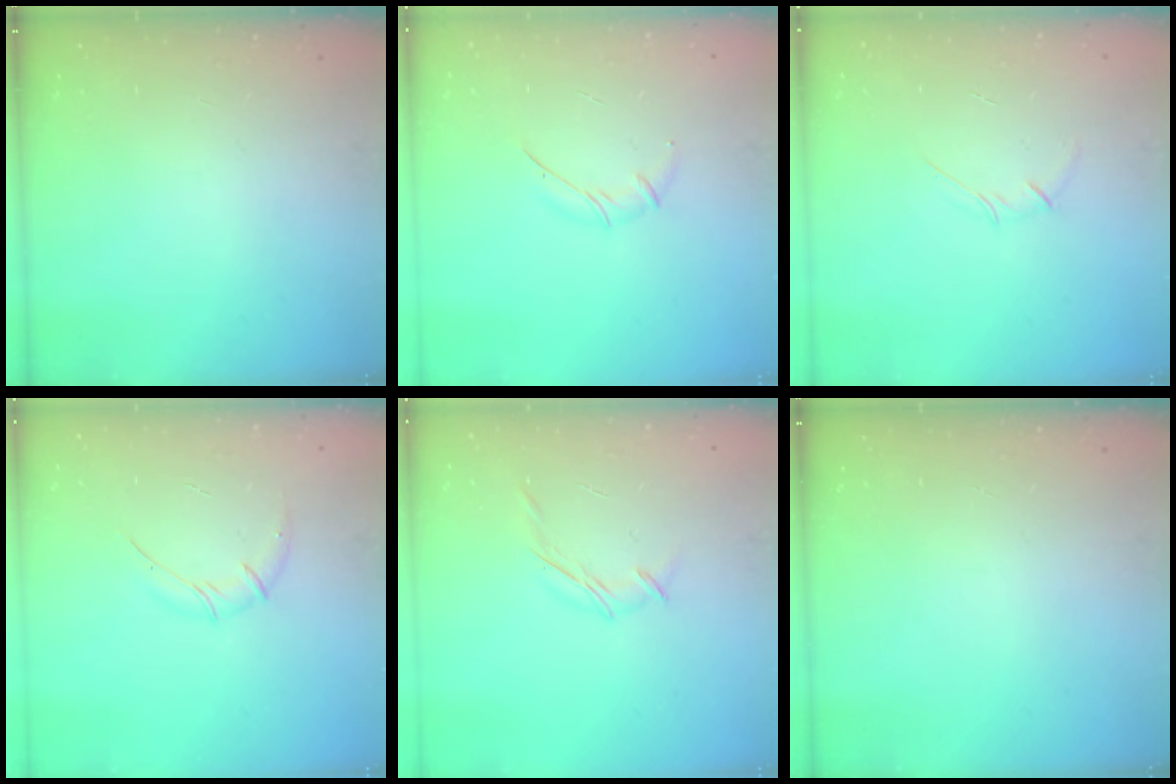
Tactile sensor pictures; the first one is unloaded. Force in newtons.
{"total": 5.4, "press": 5.3, "slide": 0.9}
{"total": 2.7, "press": 2.6, "slide": 0.7}
{"total": 7.9, "press": 7.8, "slide": 1.2}
{"total": 5.4, "press": 5.3, "slide": 0.9}
{"total": 0.0}